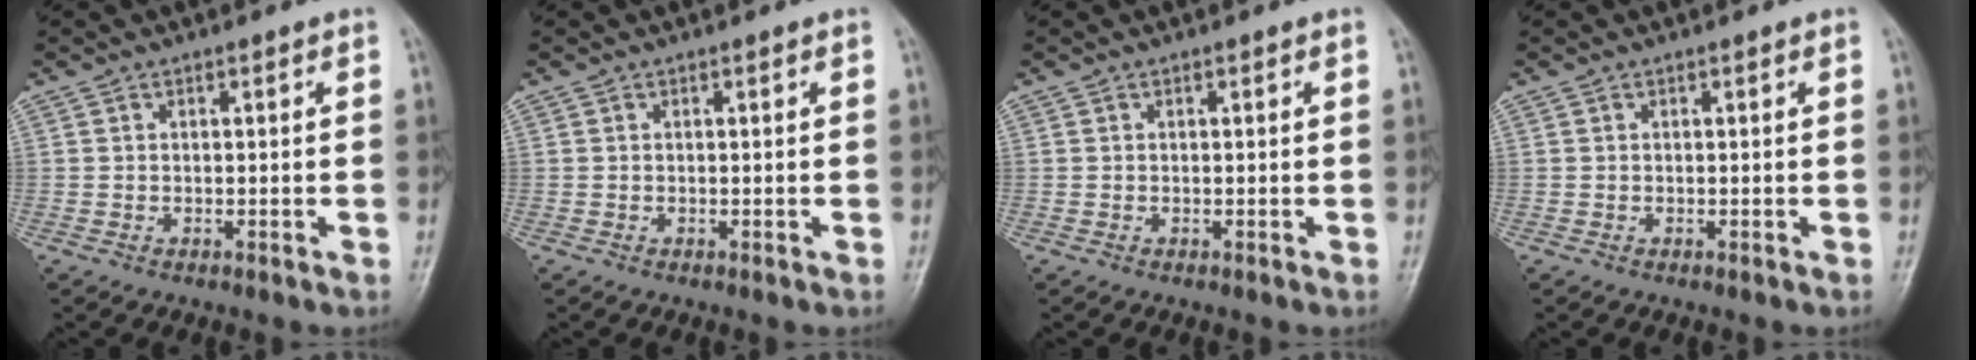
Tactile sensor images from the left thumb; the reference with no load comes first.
{"total": 0.0}
{"total": 0.0}
{"total": 0.0}